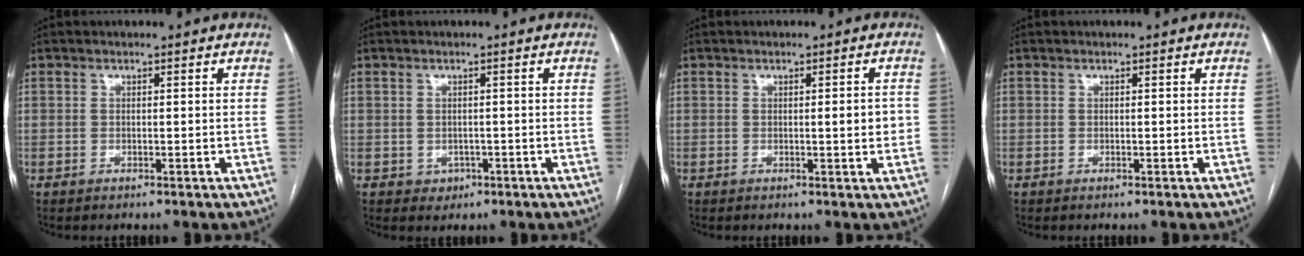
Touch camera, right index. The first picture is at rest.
{"total": 1.7, "force": [-0.6, 1.5, 0.4], "torque": [-0.003, 0.004, -0.003]}
{"total": 2.5, "force": [-0.1, 0.4, 2.5], "torque": [-0.033, 0.001, 0.000]}
{"total": 0.0}